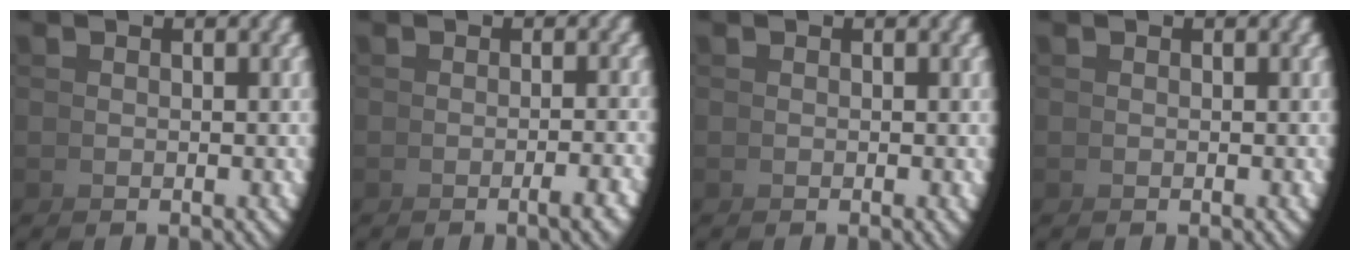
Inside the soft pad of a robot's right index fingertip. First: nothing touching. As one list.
[{"total": 2.5, "force": [-1.2, 0.5, 2.1], "torque": [-0.014, 0.015, -0.026]}, {"total": 0.5, "force": [-0.2, 0.2, 0.4], "torque": [-0.007, 0.001, -0.004]}, {"total": 0.0}]